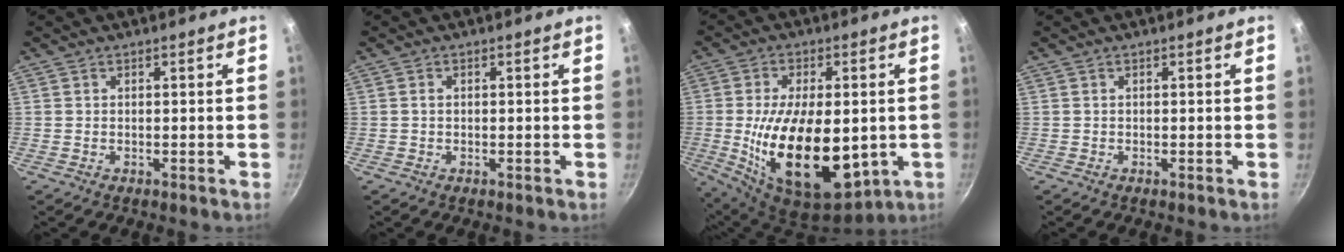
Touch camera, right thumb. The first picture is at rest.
{"total": 0.7, "force": [0.1, 0.5, 0.5], "torque": [-0.008, 0.004, 0.001]}
{"total": 22.3, "force": [-2.3, 11.8, 18.8], "torque": [-0.320, -0.012, -0.021]}
{"total": 0.0}